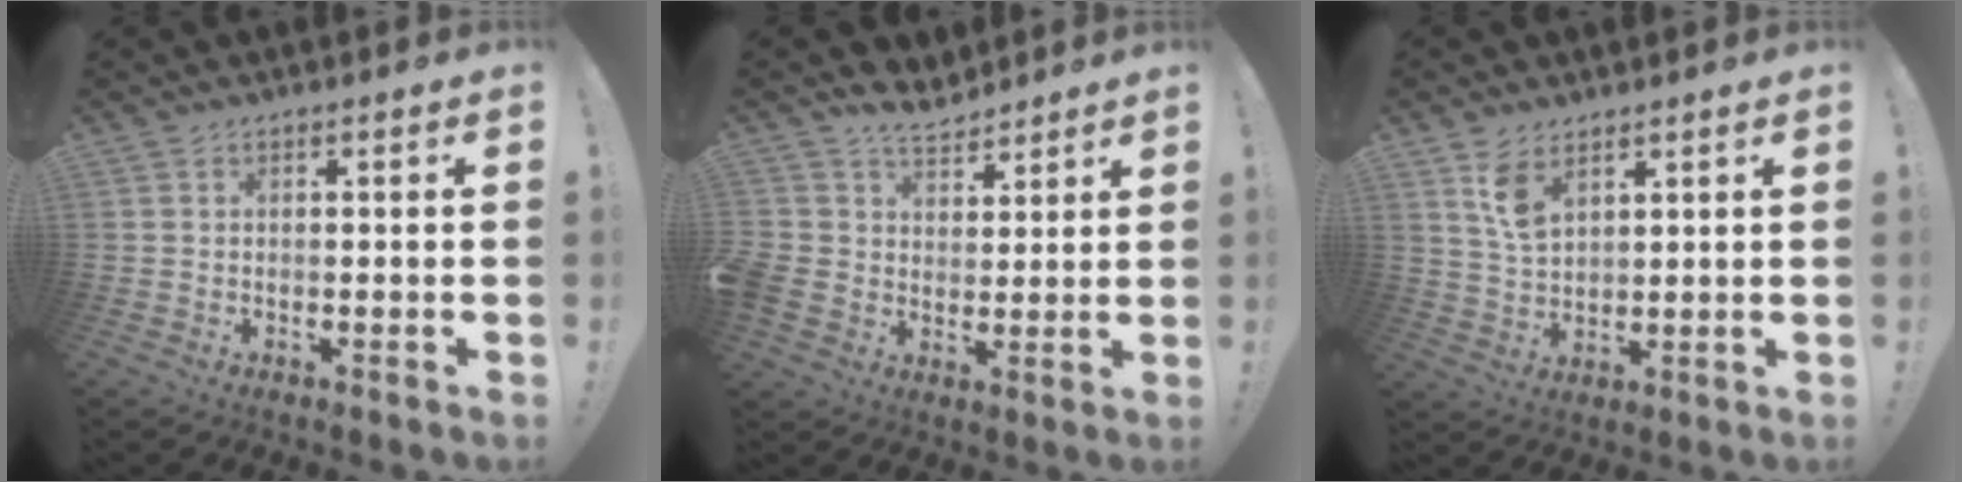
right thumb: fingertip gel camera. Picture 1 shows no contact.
{"total": 7.2, "force": [4.5, 5.2, 1.8], "torque": [-0.035, -0.030, 0.094]}
{"total": 7.1, "force": [4.2, 3.9, 4.2], "torque": [-0.063, -0.023, 0.077]}